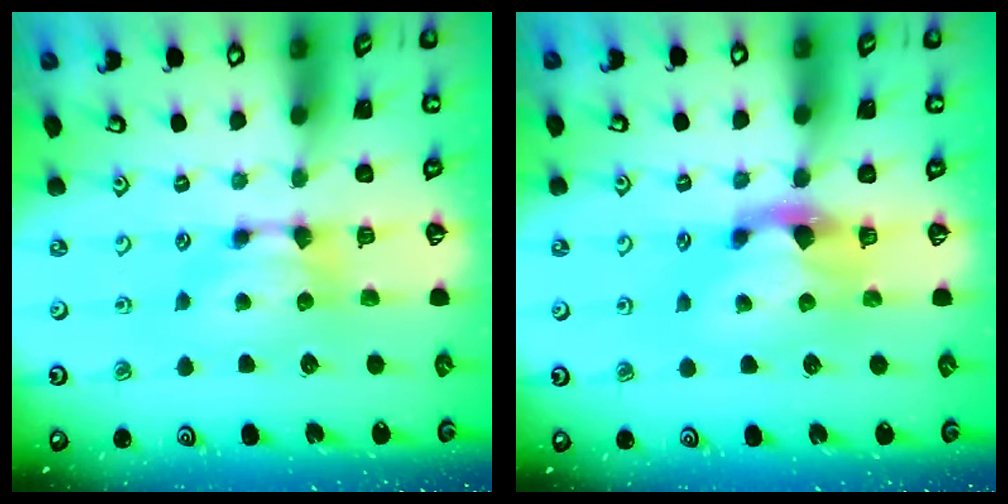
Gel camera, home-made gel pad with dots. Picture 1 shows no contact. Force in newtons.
{"total": 2.3, "press": 1.9, "slide": 1.2}